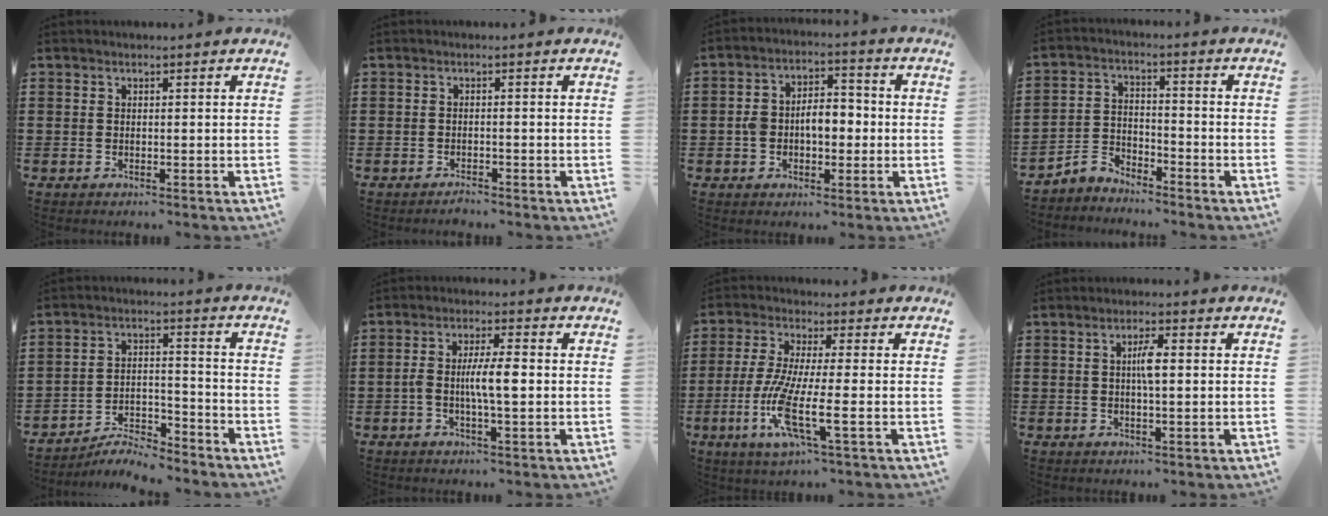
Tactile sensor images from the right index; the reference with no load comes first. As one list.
[{"total": 1.3, "force": [-1.2, 0.1, 0.3], "torque": [-0.009, 0.000, -0.025]}, {"total": 5.5, "force": [-0.9, 3.6, 4.1], "torque": [-0.064, 0.008, -0.023]}, {"total": 4.1, "force": [-4.0, 0.9, 0.3], "torque": [-0.019, 0.006, -0.085]}, {"total": 5.7, "force": [-5.5, 0.8, 1.6], "torque": [-0.034, 0.007, -0.107]}, {"total": 5.9, "force": [-0.8, 1.2, 5.7], "torque": [-0.115, 0.001, -0.021]}, {"total": 9.7, "force": [-3.3, 1.3, 9.1], "torque": [-0.207, -0.023, -0.069]}, {"total": 3.3, "force": [0.2, 0.7, 3.2], "torque": [-0.060, -0.001, 0.001]}]